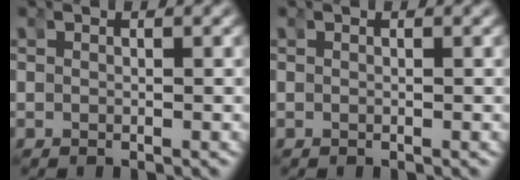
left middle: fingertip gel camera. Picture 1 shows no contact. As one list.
[{"total": 0.0}]